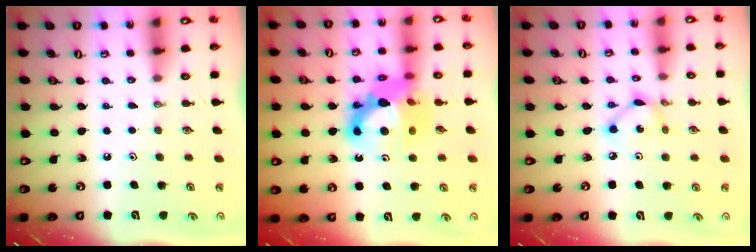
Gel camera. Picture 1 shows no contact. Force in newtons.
{"total": 13.8, "press": 13.6, "slide": 2.4}
{"total": 5.3, "press": 5.3, "slide": 0.3}